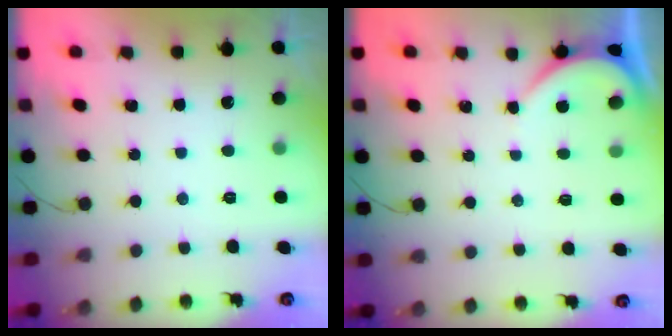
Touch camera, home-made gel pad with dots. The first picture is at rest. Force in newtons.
{"total": 2.4, "press": 2.4, "slide": 0.2}